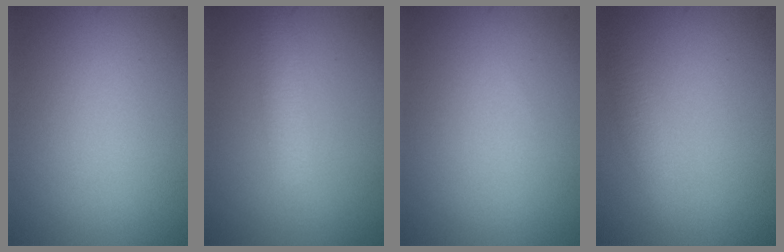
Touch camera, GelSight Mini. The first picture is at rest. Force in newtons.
{"total": 2.2, "press": 2.2, "slide": 0.1}
{"total": 0.0}
{"total": 1.7, "press": 1.7, "slide": 0.1}